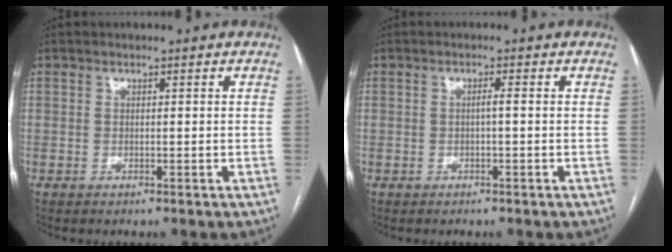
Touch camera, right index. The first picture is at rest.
{"total": 0.9, "force": [-0.1, -0.2, 0.9], "torque": [-0.014, 0.002, -0.002]}